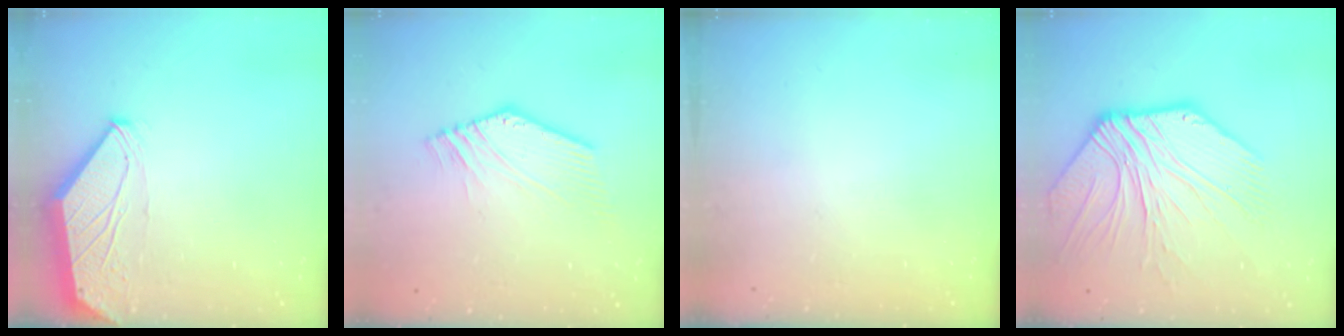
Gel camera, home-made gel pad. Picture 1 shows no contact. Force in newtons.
{"total": 2.7, "press": 2.5, "slide": 1.1}
{"total": 0.0}
{"total": 9.7, "press": 9.6, "slide": 1.4}